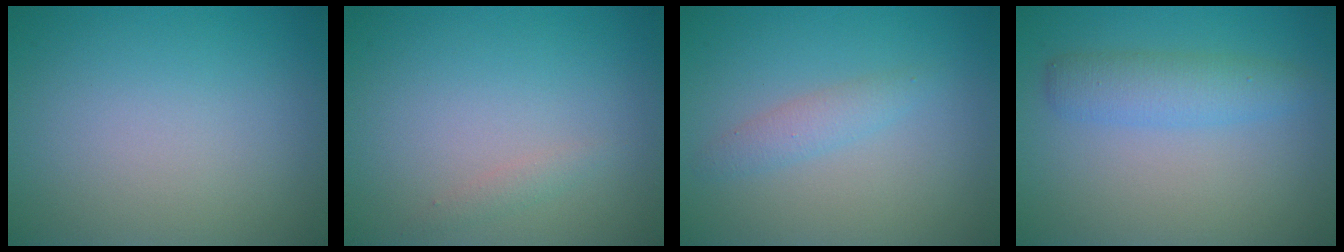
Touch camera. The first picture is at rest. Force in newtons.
{"total": 0.8, "press": 0.8, "slide": 0.0}
{"total": 1.6, "press": 1.6, "slide": 0.1}
{"total": 2.9, "press": 2.9, "slide": 0.1}